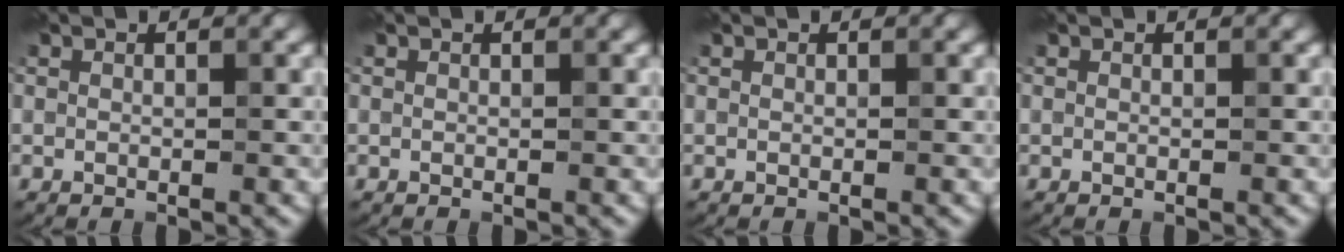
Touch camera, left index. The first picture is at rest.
{"total": 0.0}
{"total": 0.0}
{"total": 0.0}